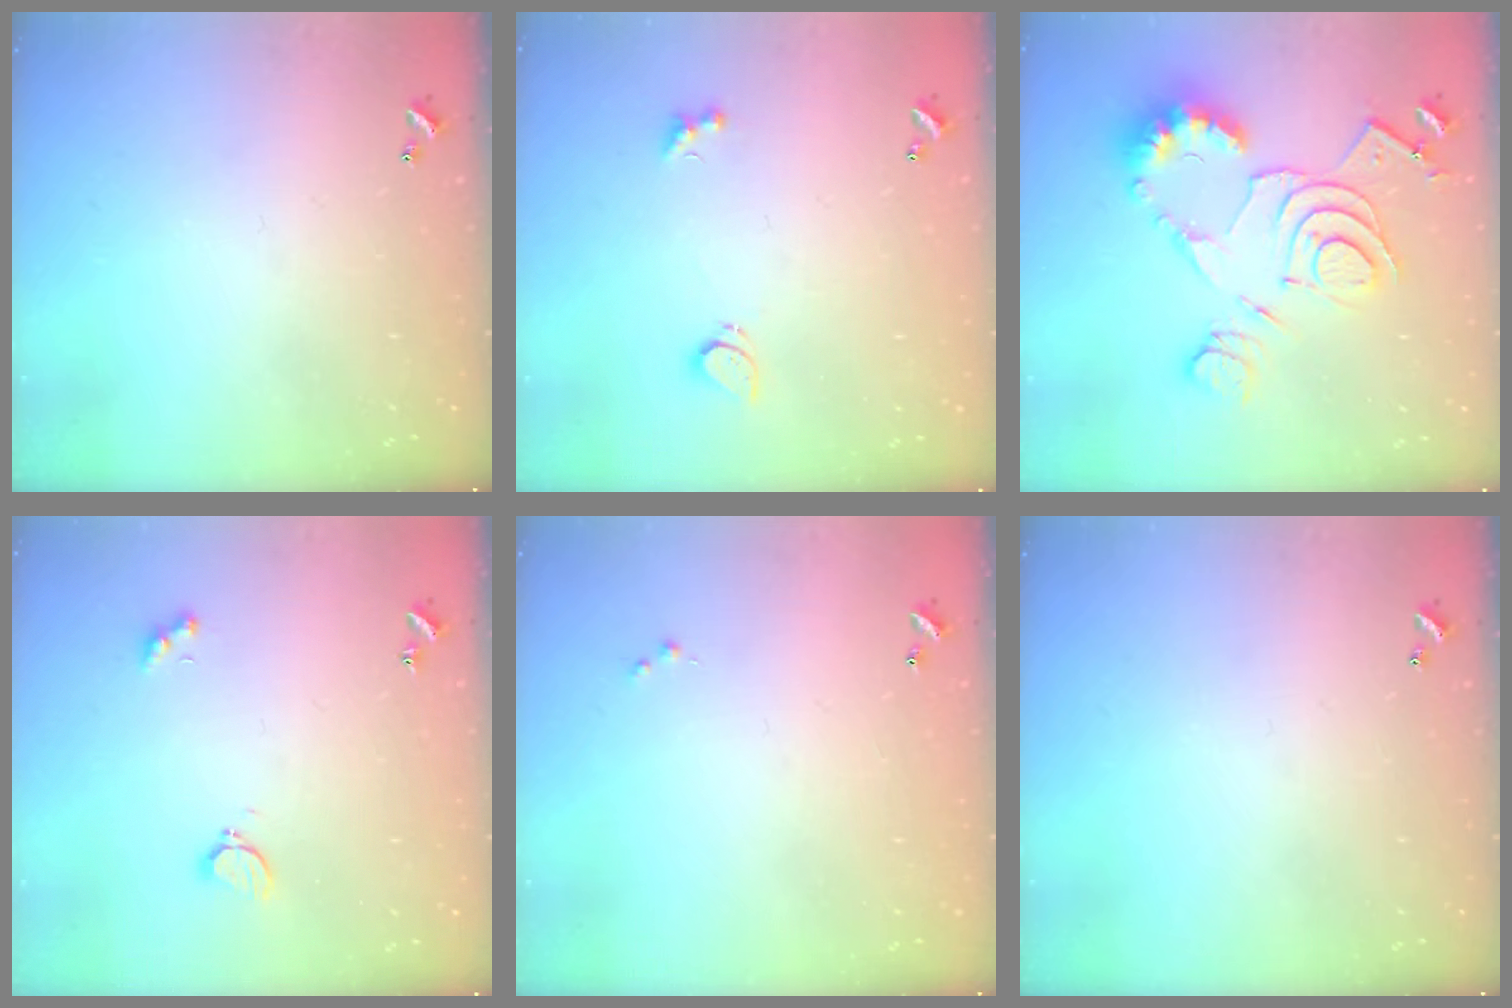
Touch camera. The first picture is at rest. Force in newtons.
{"total": 2.3, "press": 2.3, "slide": 0.6}
{"total": 17.3, "press": 17.1, "slide": 2.1}
{"total": 2.8, "press": 2.8, "slide": 0.6}
{"total": 0.0}
{"total": 0.0}